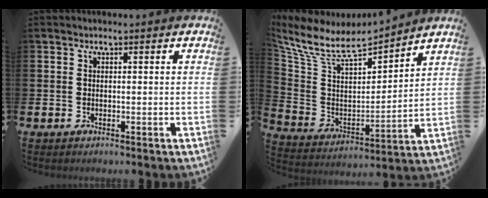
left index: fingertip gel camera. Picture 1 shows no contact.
{"total": 7.8, "force": [6.9, 2.6, 2.7], "torque": [-0.092, -0.052, 0.117]}